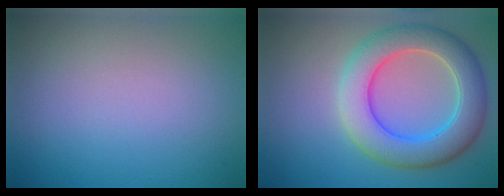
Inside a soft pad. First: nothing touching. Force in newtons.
{"total": 7.5, "press": 7.5, "slide": 0.3}